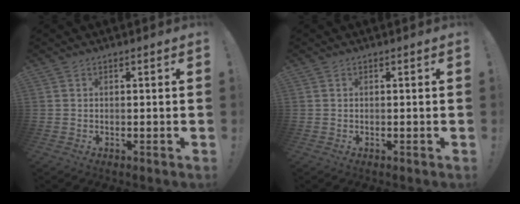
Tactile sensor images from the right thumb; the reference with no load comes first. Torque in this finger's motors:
{"motor_torque": [-0.02, 0.15, 0.02, -0.19, 0.10]}